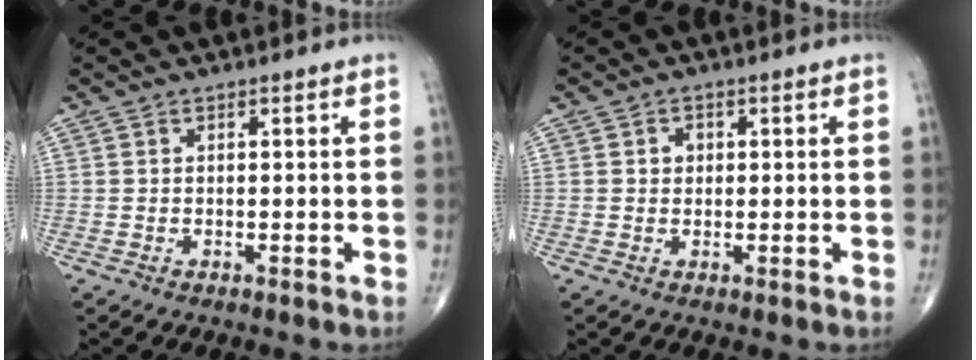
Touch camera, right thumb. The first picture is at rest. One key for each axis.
{"total": 1.9, "fx": 0.3, "fy": 1.7, "fz": 0.9, "tx": -0.004, "ty": 0.002, "tz": 0.004}